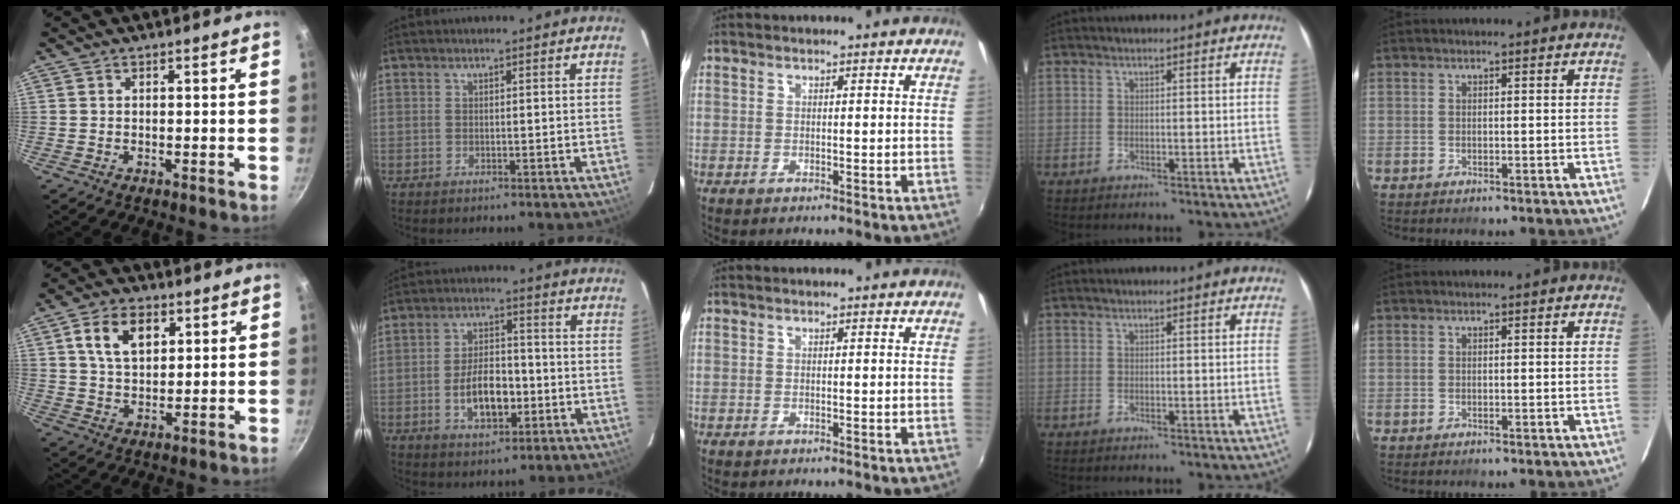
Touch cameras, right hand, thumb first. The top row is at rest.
{"thumb": {"total": 9.1, "force": [3.3, 5.8, 6.2], "torque": [-0.092, -0.007, 0.056]}, "index": {"total": 9.5, "force": [-2.8, 5.1, 7.5], "torque": [-0.146, 0.011, -0.038]}}